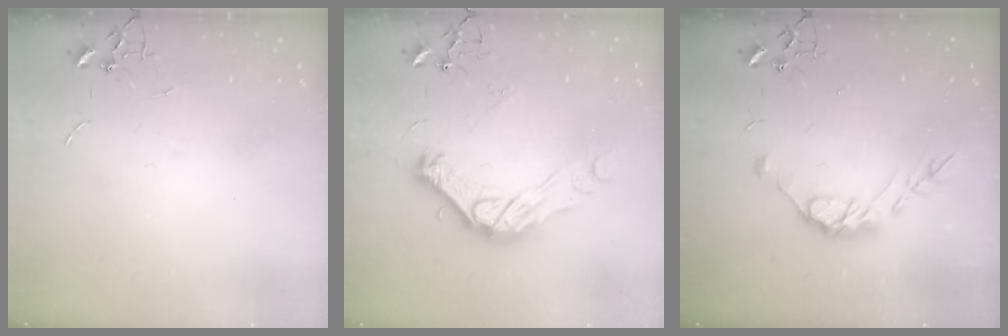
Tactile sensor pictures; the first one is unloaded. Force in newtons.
{"total": 15.9, "press": 15.9, "slide": 1.2}
{"total": 10.7, "press": 10.7, "slide": 0.8}